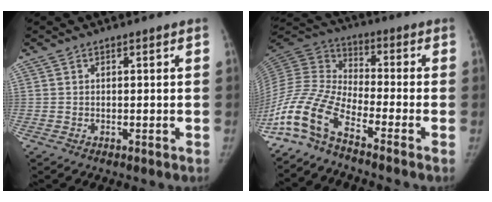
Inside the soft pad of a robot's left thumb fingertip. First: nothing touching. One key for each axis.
{"total": 13.1, "fx": -9.3, "fy": 3.5, "fz": 8.5, "tx": -0.194, "ty": 0.057, "tz": -0.197}